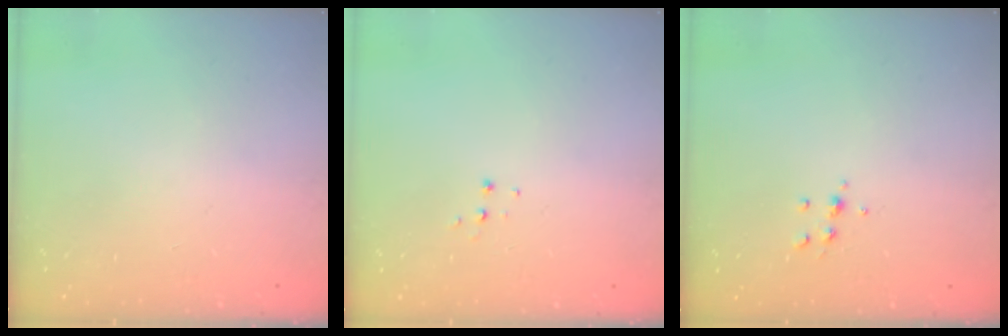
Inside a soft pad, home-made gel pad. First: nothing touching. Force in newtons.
{"total": 4.5, "press": 4.5, "slide": 0.4}
{"total": 5.4, "press": 5.4, "slide": 0.5}